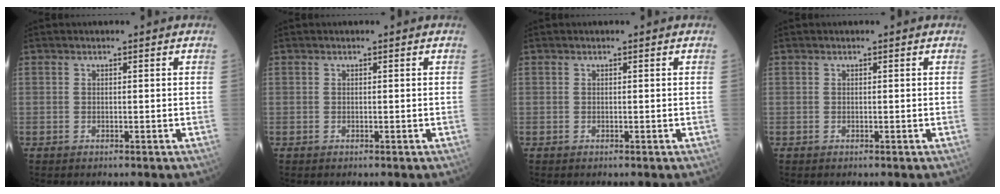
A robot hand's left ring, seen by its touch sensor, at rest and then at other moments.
{"total": 0.0}
{"total": 0.0}
{"total": 0.0}